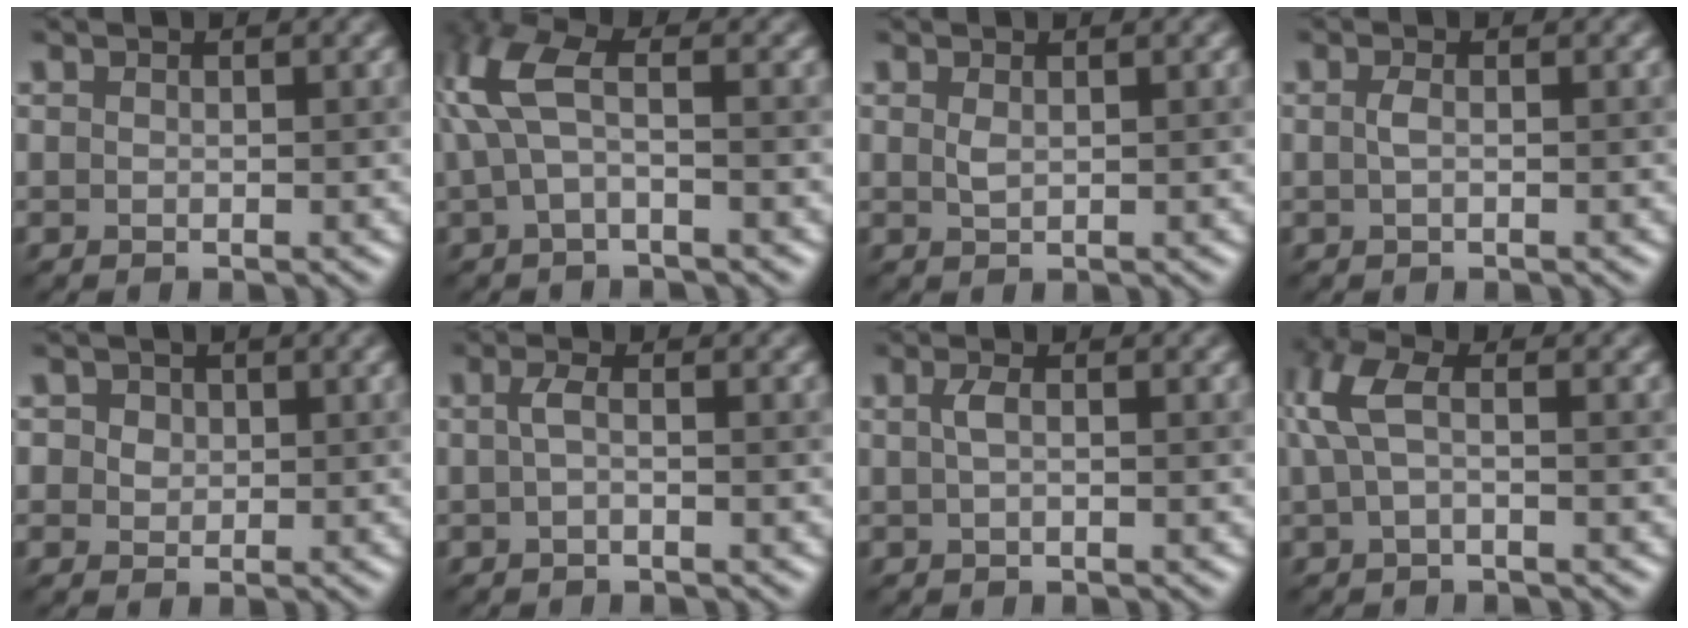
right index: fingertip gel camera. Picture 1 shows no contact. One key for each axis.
{"total": 4.6, "fx": 0.7, "fy": 1.7, "fz": 4.2, "tx": -0.104, "ty": 0.018, "tz": 0.006}
{"total": 0.6, "fx": 0.4, "fy": 0.2, "fz": 0.5, "tx": -0.013, "ty": 0.007, "tz": 0.011}
{"total": 0.7, "fx": 0.0, "fy": 0.2, "fz": 0.7, "tx": -0.018, "ty": 0.007, "tz": 0.002}
{"total": 3.1, "fx": 1.3, "fy": 2.5, "fz": 1.2, "tx": -0.014, "ty": 0.026, "tz": 0.010}
{"total": 1.2, "fx": -0.1, "fy": 0.2, "fz": 1.1, "tx": -0.028, "ty": 0.006, "tz": -0.001}
{"total": 1.0, "fx": 0.1, "fy": 0.2, "fz": 1.0, "tx": -0.023, "ty": 0.010, "tz": 0.005}
{"total": 3.6, "fx": 0.7, "fy": 1.4, "fz": 3.2, "tx": -0.081, "ty": 0.018, "tz": 0.010}